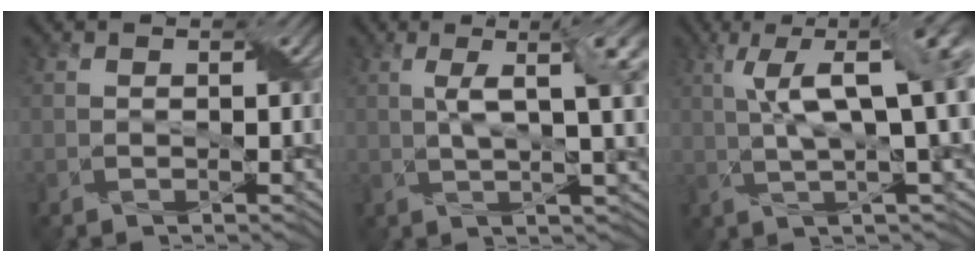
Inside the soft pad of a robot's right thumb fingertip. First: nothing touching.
{"total": 8.1, "force": [1.7, 1.8, 7.7], "torque": [-0.125, 0.011, 0.032]}
{"total": 12.5, "force": [2.9, 3.6, 11.6], "torque": [-0.193, 0.016, 0.048]}